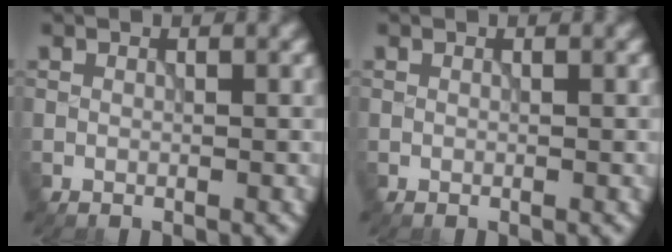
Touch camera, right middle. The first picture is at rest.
{"total": 0.0}